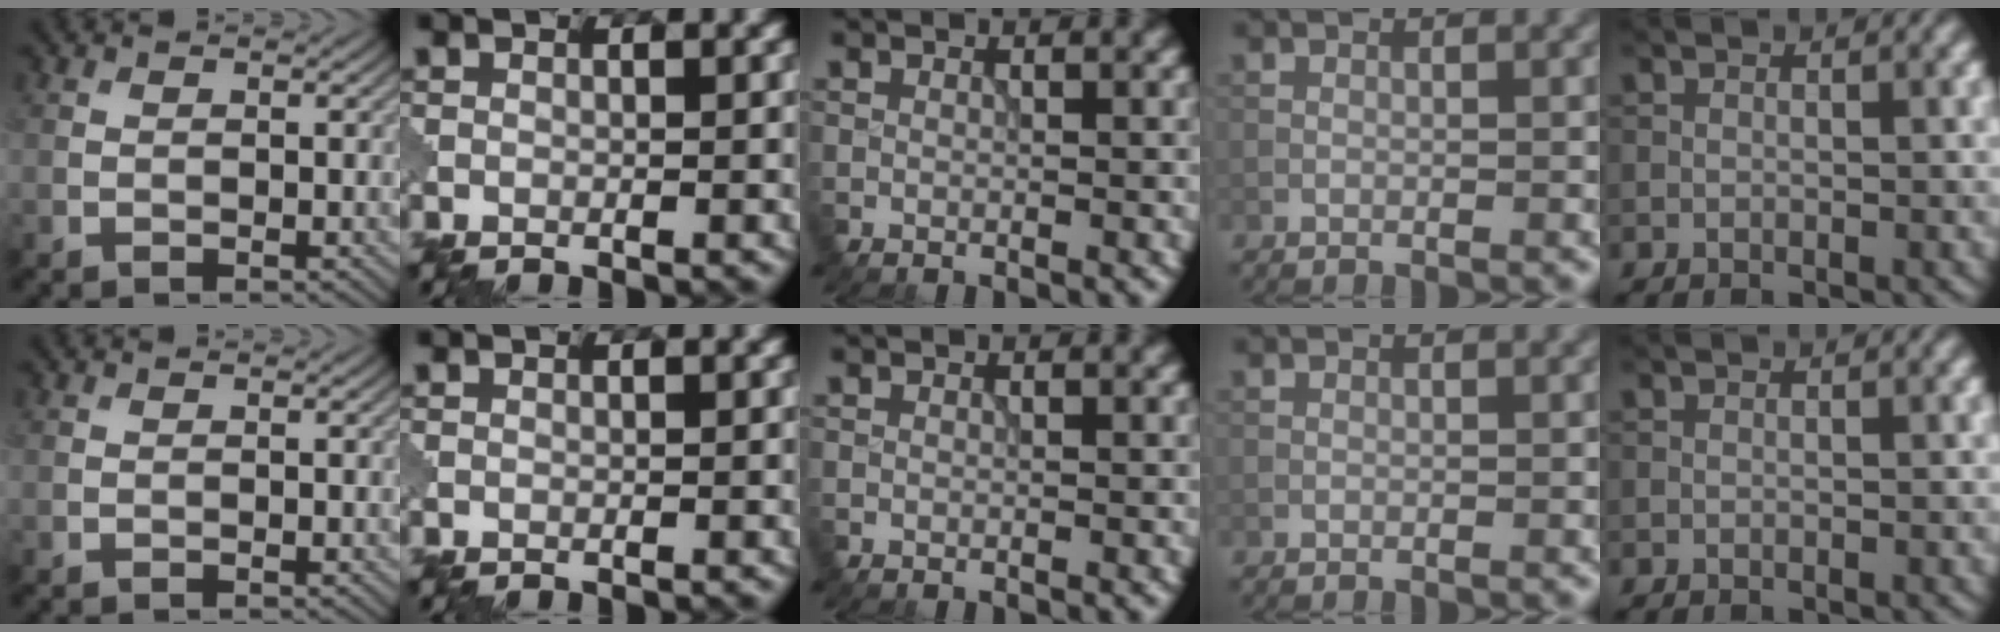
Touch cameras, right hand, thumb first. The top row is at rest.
{}